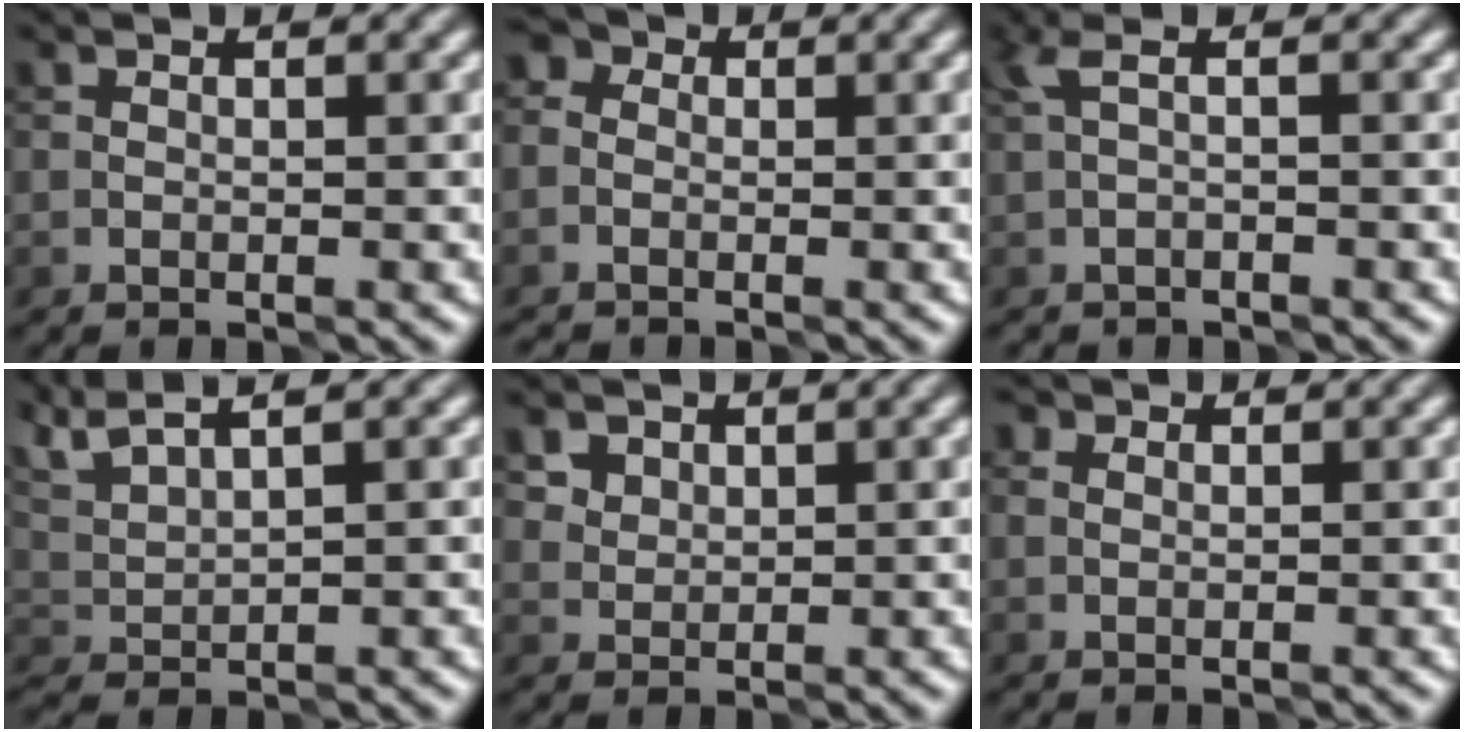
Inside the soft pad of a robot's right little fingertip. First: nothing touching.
{"total": 2.4, "force": [-1.2, 1.9, 0.8], "torque": [-0.005, 0.014, -0.031]}
{"total": 1.2, "force": [-0.3, 0.2, 1.2], "torque": [-0.029, 0.003, -0.006]}
{"total": 4.8, "force": [3.8, 0.9, 2.7], "torque": [-0.064, 0.028, 0.070]}
{"total": 4.1, "force": [2.6, 2.9, 1.5], "torque": [-0.039, 0.011, 0.048]}
{"total": 1.3, "force": [0.5, 1.0, 0.6], "torque": [-0.002, 0.000, -0.015]}